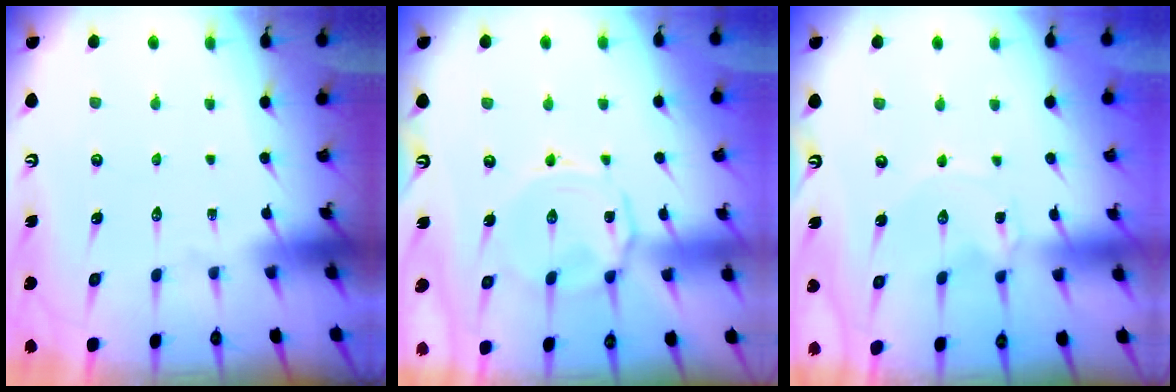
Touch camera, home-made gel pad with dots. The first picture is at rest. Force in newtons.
{"total": 4.5, "press": 4.4, "slide": 0.6}
{"total": 0.0}